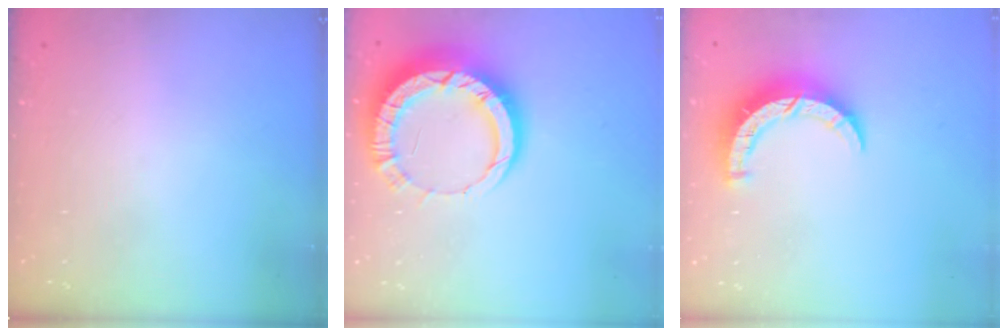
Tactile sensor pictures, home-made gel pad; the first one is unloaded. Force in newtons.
{"total": 12.4, "press": 12.3, "slide": 1.2}
{"total": 7.9, "press": 7.8, "slide": 0.6}